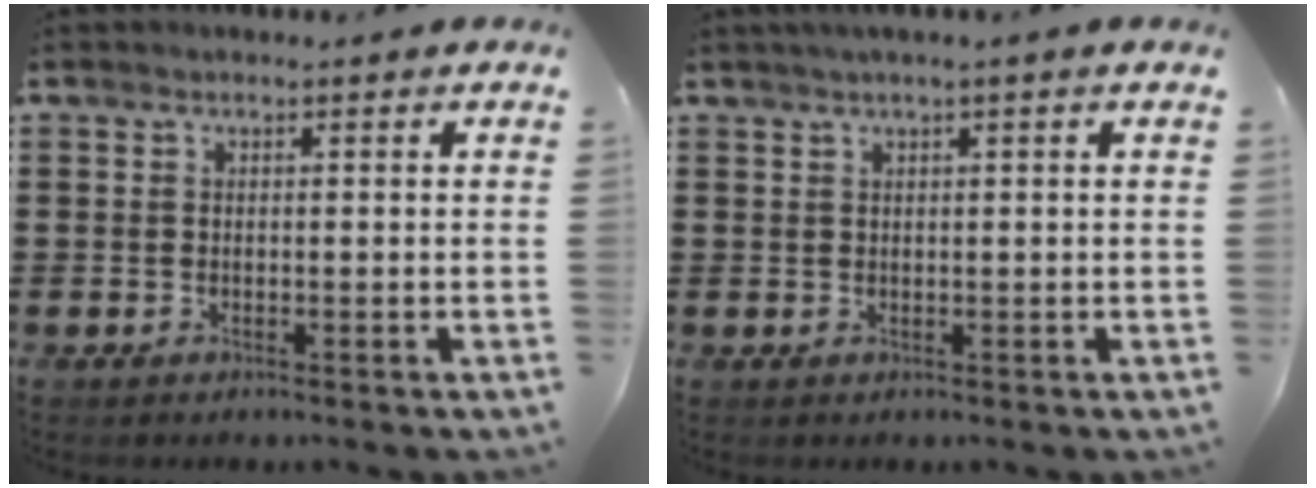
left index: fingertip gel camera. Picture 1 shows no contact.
{"total": 1.2, "force": [0.5, -0.2, 1.0], "torque": [-0.018, -0.001, 0.009]}